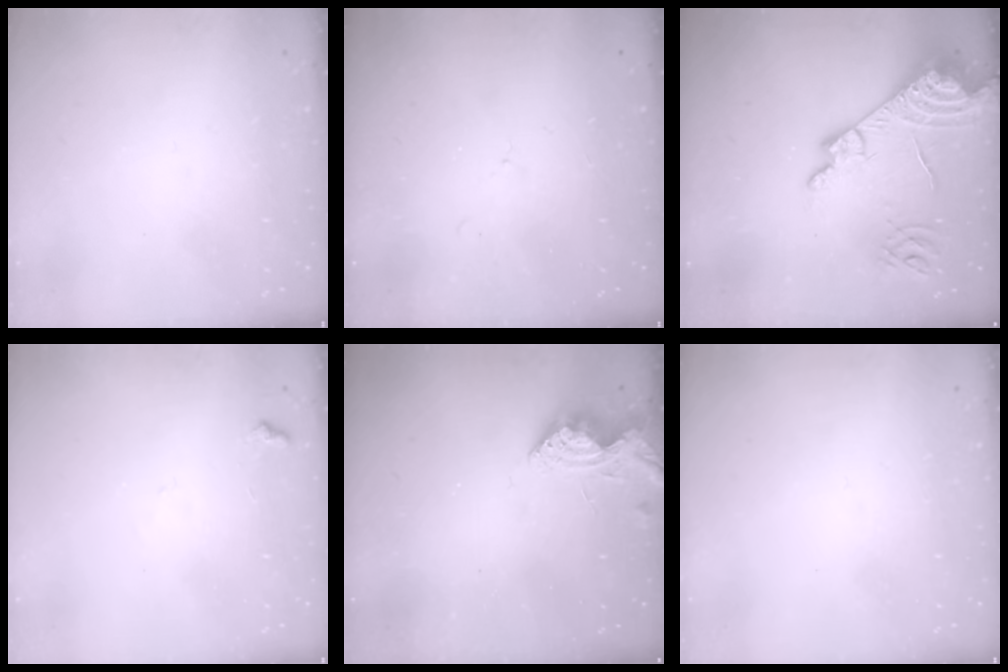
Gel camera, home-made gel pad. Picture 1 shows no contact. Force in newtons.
{"total": 5.0, "press": 4.9, "slide": 0.7}
{"total": 17.5, "press": 17.4, "slide": 2.1}
{"total": 6.0, "press": 6.0, "slide": 0.6}
{"total": 7.6, "press": 7.5, "slide": 0.7}
{"total": 0.0}